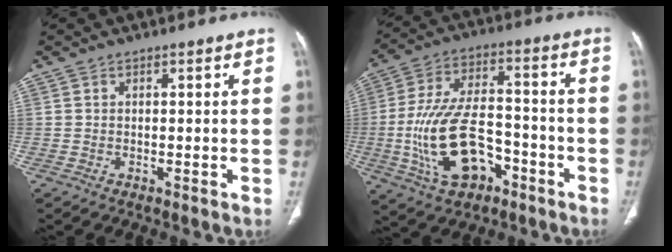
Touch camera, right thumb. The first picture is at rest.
{"total": 16.9, "force": [-5.8, 9.5, 12.8], "torque": [-0.234, 0.038, -0.095]}